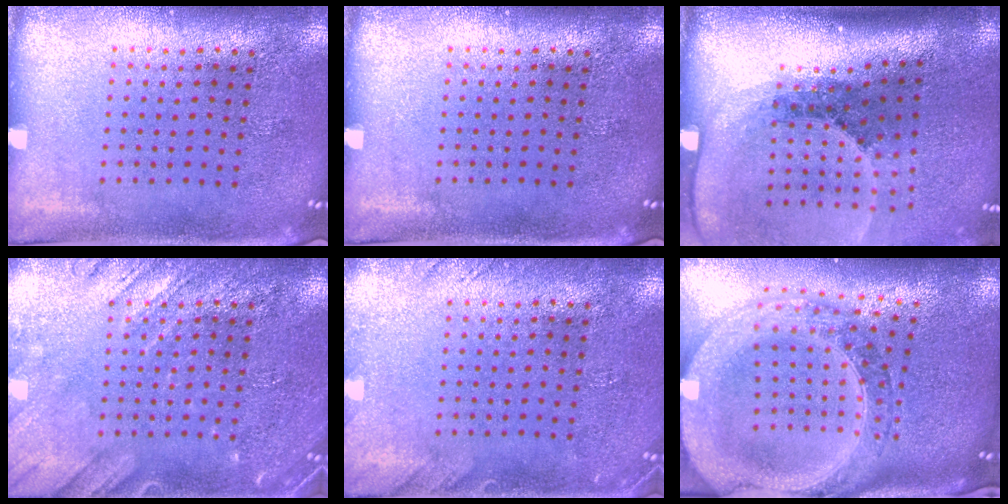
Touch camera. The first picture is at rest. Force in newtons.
{"total": 0.0}
{"total": 2.6, "press": 1.9, "slide": 1.8}
{"total": 2.9, "press": 2.8, "slide": 0.3}
{"total": 1.5, "press": 1.5, "slide": 0.2}
{"total": 3.8, "press": 2.9, "slide": 2.4}